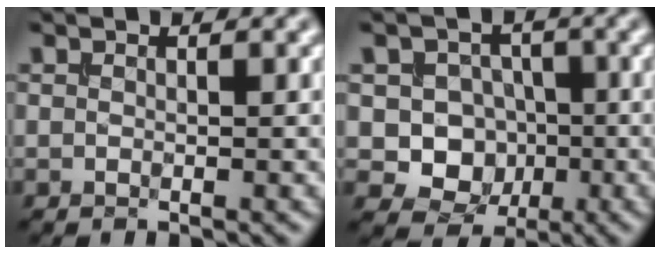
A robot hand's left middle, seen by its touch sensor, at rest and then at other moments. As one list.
[{"total": 6.3, "force": [-0.8, 5.8, 2.4], "torque": [-0.026, 0.009, -0.034]}]